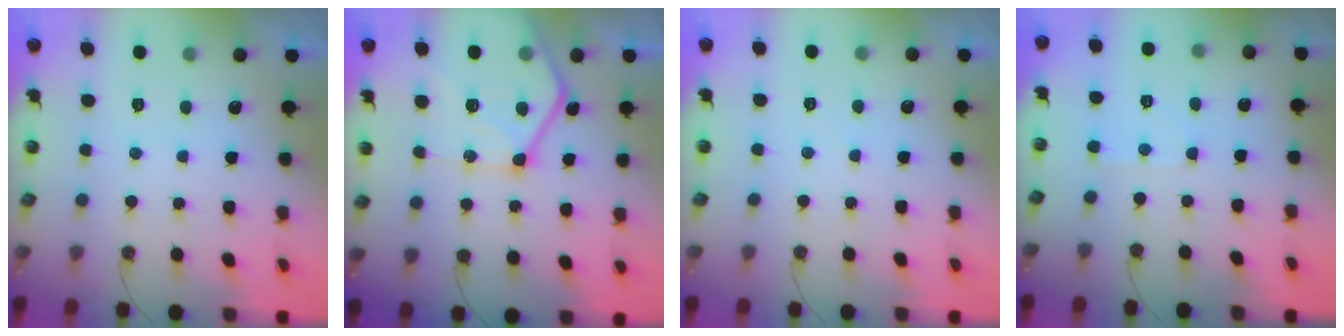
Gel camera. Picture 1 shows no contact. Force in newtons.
{"total": 18.3, "press": 18.3, "slide": 1.6}
{"total": 2.8, "press": 2.7, "slide": 0.4}
{"total": 2.5, "press": 2.5, "slide": 0.4}